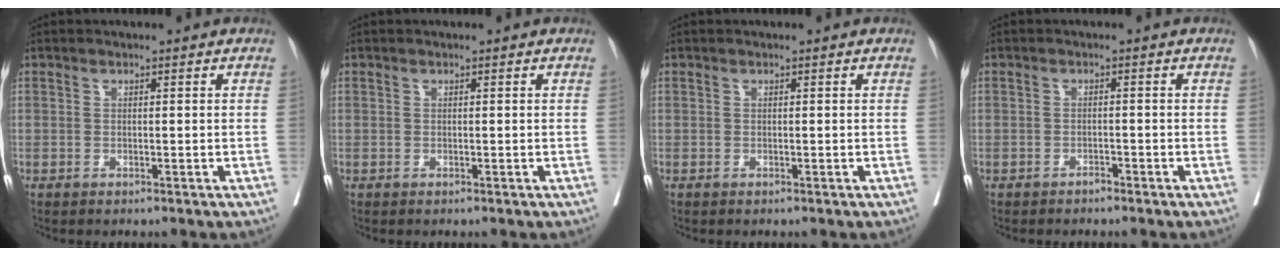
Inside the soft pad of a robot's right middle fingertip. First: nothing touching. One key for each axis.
{"total": 0.0}
{"total": 0.0}
{"total": 0.9, "fx": -0.9, "fy": 0.2, "fz": 0.3, "tx": -0.005, "ty": 0.001, "tz": -0.014}